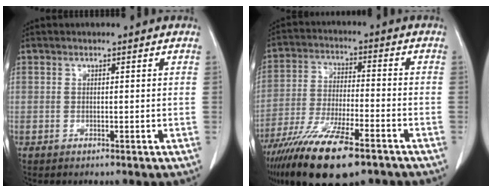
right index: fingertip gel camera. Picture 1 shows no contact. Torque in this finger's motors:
{"motor_torque": [1.09, -1.05, 1.05, 0.21]}